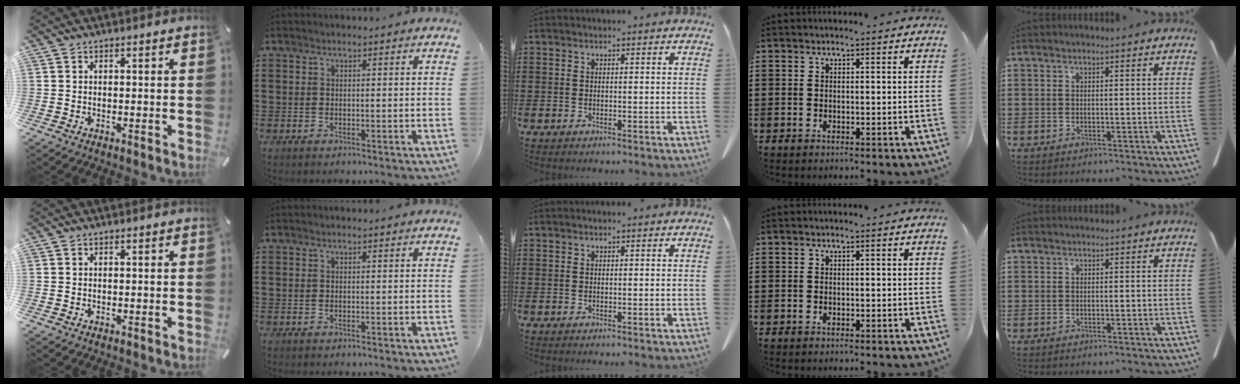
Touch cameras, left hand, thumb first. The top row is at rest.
{}